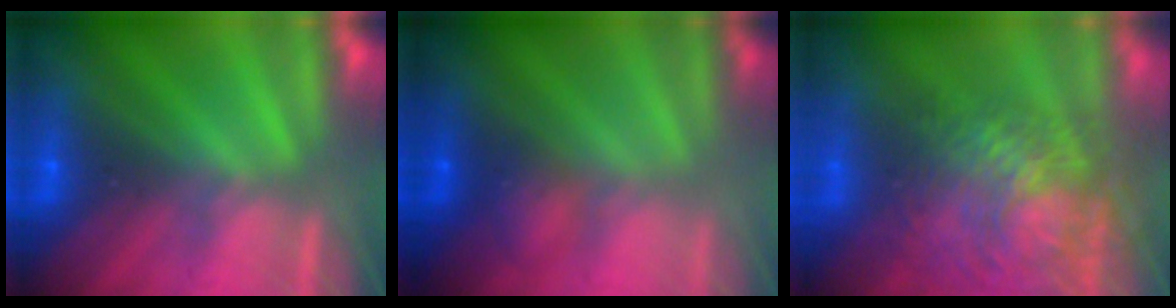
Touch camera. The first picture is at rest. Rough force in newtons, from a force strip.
{"total": 2.8}
{"total": 7.5}